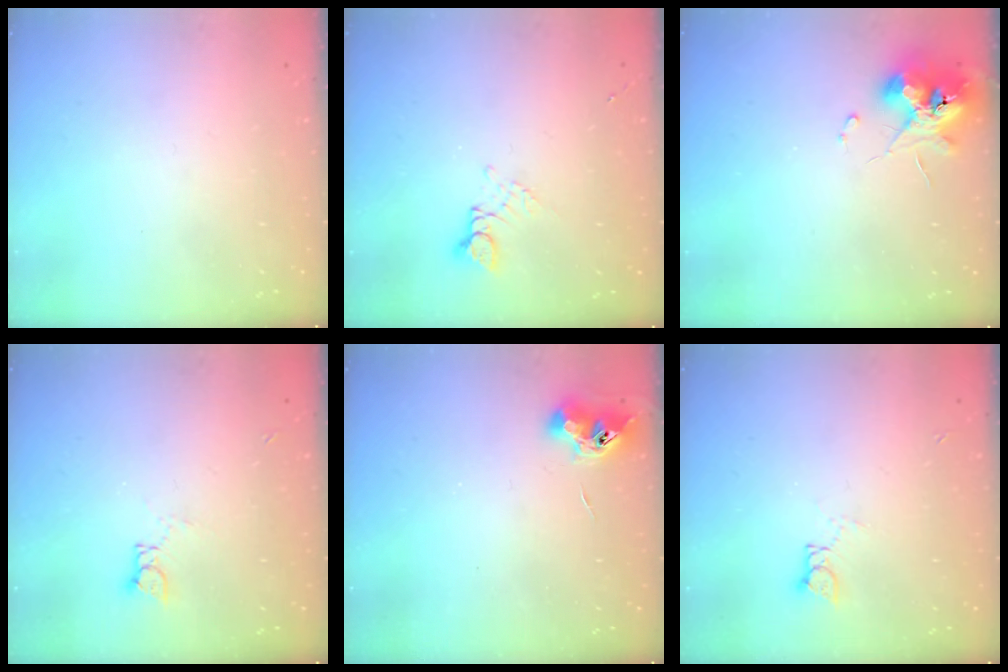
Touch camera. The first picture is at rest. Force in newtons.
{"total": 2.8, "press": 2.8, "slide": 0.3}
{"total": 11.3, "press": 11.2, "slide": 0.9}
{"total": 3.4, "press": 3.4, "slide": 0.3}
{"total": 8.0, "press": 7.9, "slide": 0.8}
{"total": 3.5, "press": 3.5, "slide": 0.4}